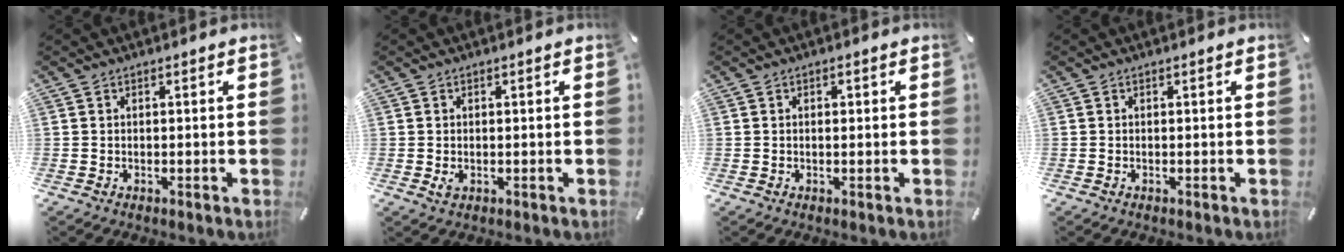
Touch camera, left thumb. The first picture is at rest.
{"total": 1.3, "force": [-0.1, 1.0, 0.9], "torque": [-0.007, -0.003, -0.003]}
{"total": 0.9, "force": [0.0, 0.5, 0.7], "torque": [-0.015, 0.002, 0.000]}
{"total": 0.0}